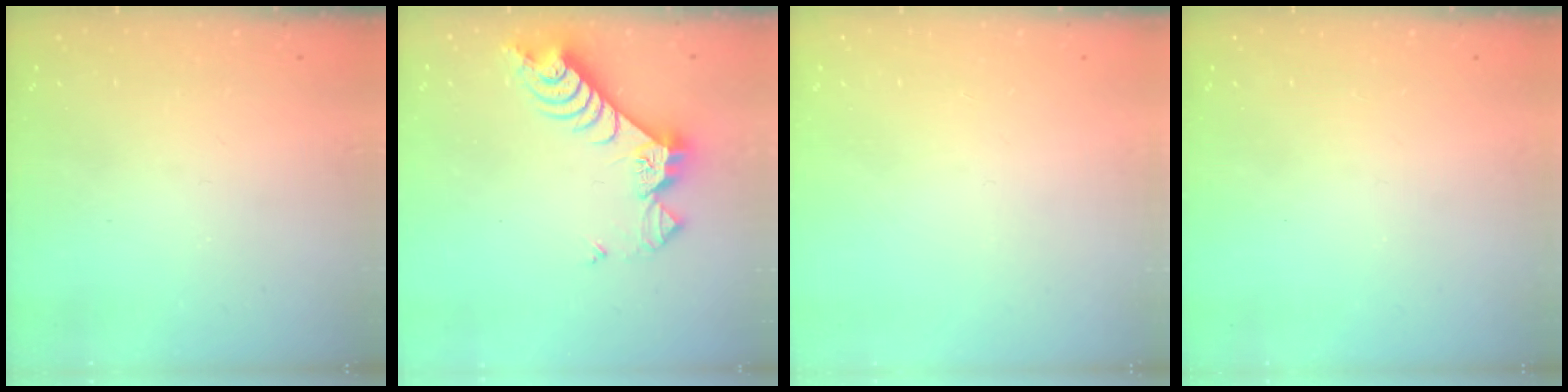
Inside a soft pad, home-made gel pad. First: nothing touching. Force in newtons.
{"total": 8.4, "press": 8.4, "slide": 1.0}
{"total": 0.0}
{"total": 0.0}